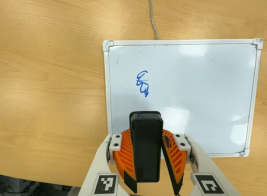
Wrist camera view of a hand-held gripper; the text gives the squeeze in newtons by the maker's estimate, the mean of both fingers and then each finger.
{"total": 11.0, "left": 9.9, "right": 12.0}